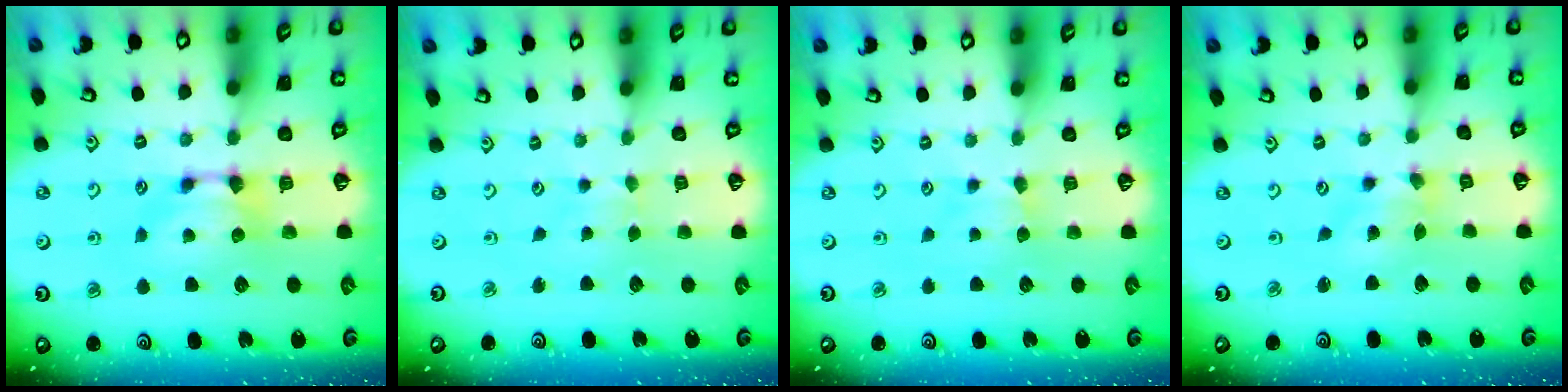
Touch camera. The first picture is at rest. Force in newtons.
{"total": 2.4, "press": 2.4, "slide": 0.1}
{"total": 1.7, "press": 1.6, "slide": 0.4}
{"total": 1.2, "press": 0.2, "slide": 1.1}